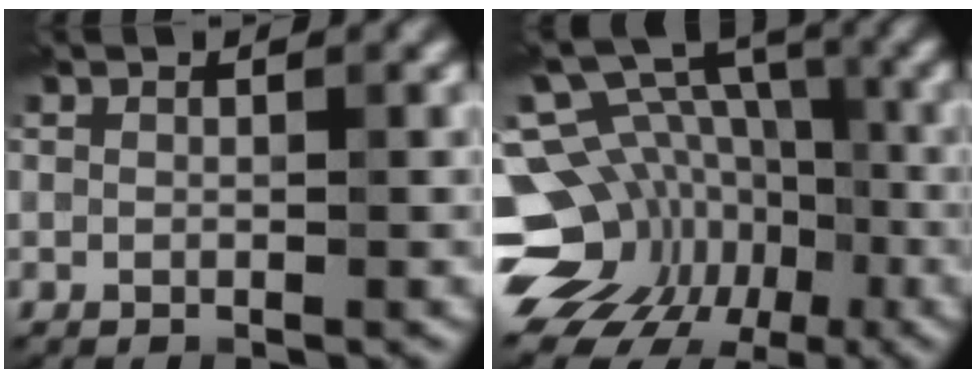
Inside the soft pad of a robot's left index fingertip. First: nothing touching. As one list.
[{"total": 14.7, "force": [-4.5, 11.6, 7.8], "torque": [-0.130, 0.011, -0.063]}]